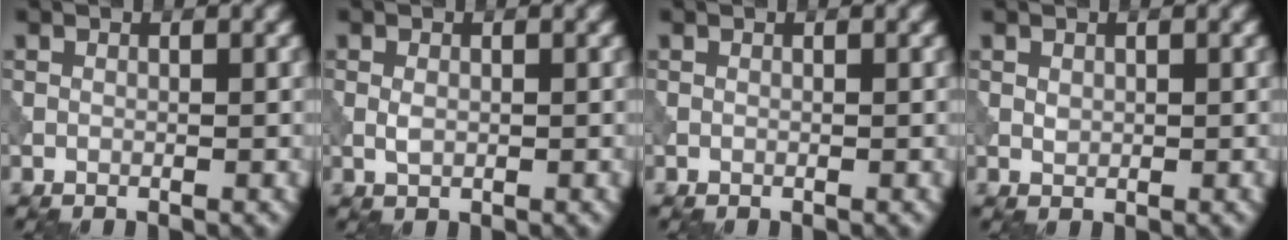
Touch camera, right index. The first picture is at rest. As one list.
[{"total": 1.1, "force": [0.0, 0.7, 0.8], "torque": [-0.021, -0.001, 0.000]}, {"total": 0.0}, {"total": 0.7, "force": [0.2, 0.5, 0.4], "torque": [-0.009, -0.001, 0.006]}]